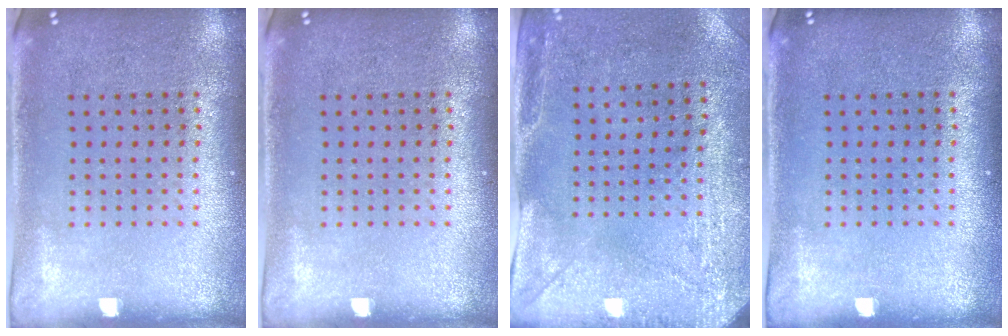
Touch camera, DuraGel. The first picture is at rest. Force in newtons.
{"total": 0.0}
{"total": 3.0, "press": 2.4, "slide": 1.8}
{"total": 0.0}